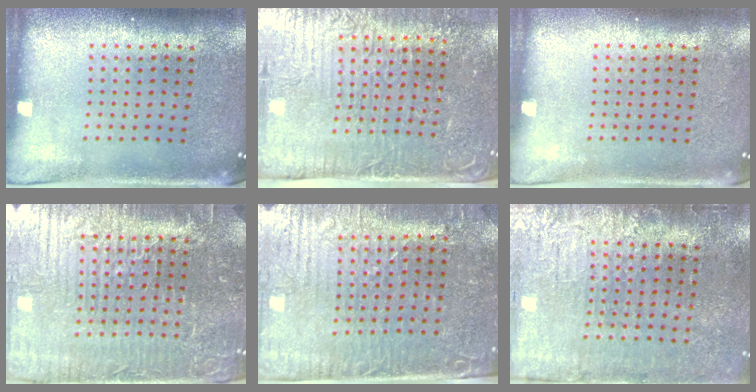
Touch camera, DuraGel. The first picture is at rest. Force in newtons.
{"total": 5.1, "press": 4.5, "slide": 2.5}
{"total": 0.0}
{"total": 5.9, "press": 5.4, "slide": 2.3}
{"total": 3.8, "press": 3.5, "slide": 1.5}
{"total": 3.9, "press": 3.6, "slide": 1.5}